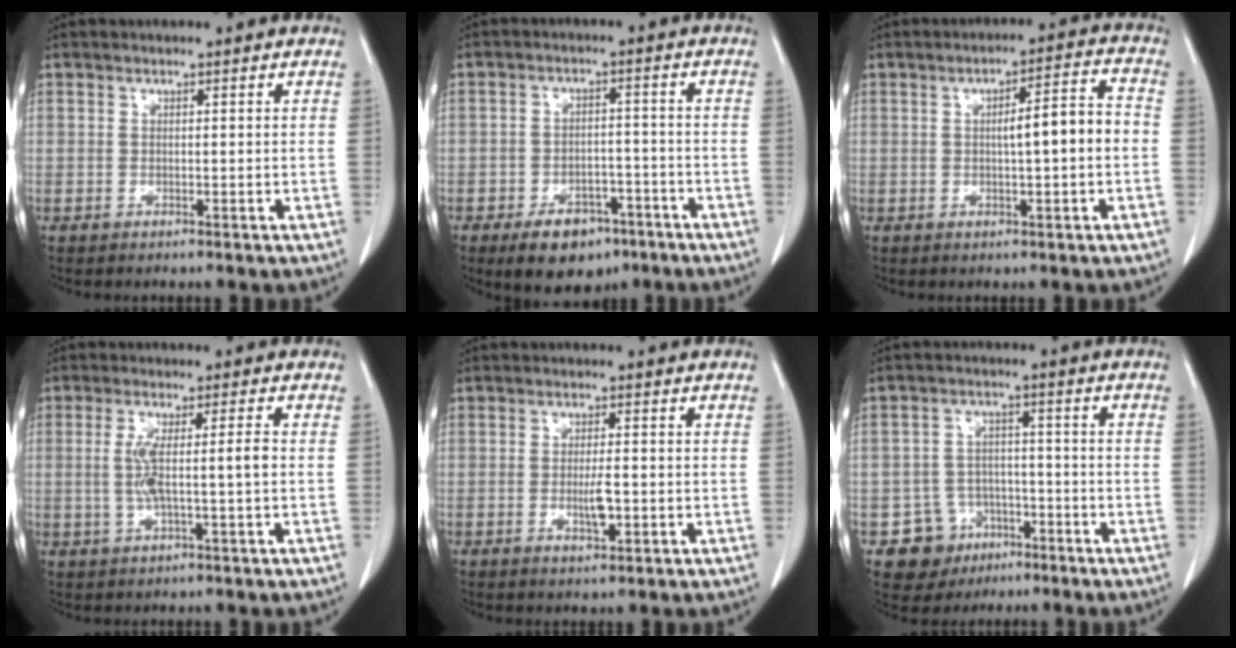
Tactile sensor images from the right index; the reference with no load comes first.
{"total": 8.5, "force": [-5.5, 4.7, 4.4], "torque": [-0.068, 0.003, -0.080]}
{"total": 6.8, "force": [-0.5, 0.7, 6.8], "torque": [-0.103, 0.019, -0.007]}
{"total": 5.7, "force": [-0.4, -0.1, 5.7], "torque": [-0.113, 0.005, -0.004]}
{"total": 3.3, "force": [-0.7, 0.7, 3.2], "torque": [-0.061, -0.003, -0.011]}
{"total": 7.2, "force": [-3.6, 6.2, 0.8], "torque": [-0.007, 0.012, -0.048]}